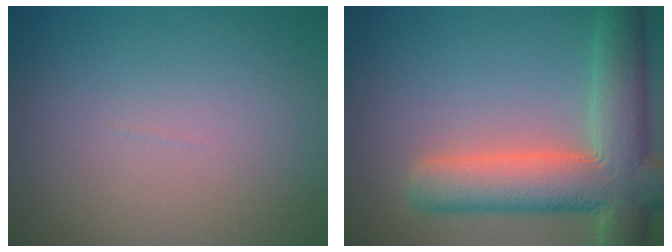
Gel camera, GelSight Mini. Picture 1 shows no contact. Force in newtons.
{"total": 9.5, "press": 9.5, "slide": 1.2}